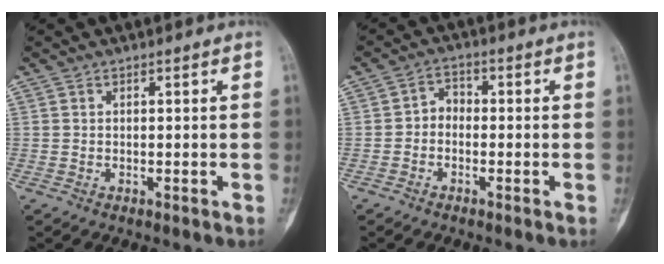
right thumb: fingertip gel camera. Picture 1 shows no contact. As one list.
[{"total": 3.1, "force": [-0.9, 2.4, 1.8], "torque": [-0.013, 0.019, -0.030]}]